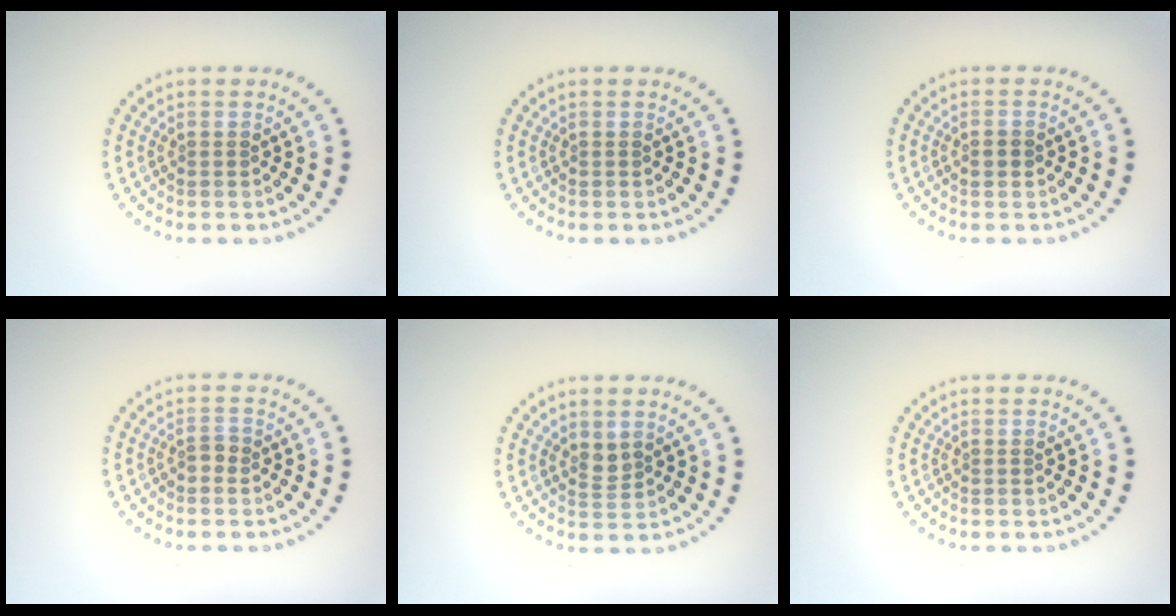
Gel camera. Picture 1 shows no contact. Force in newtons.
{"total": 0.0}
{"total": 1.3, "press": 1.3, "slide": 0.1}
{"total": 1.0, "press": 1.0, "slide": 0.2}
{"total": 1.4, "press": 1.0, "slide": 0.9}
{"total": 0.0}